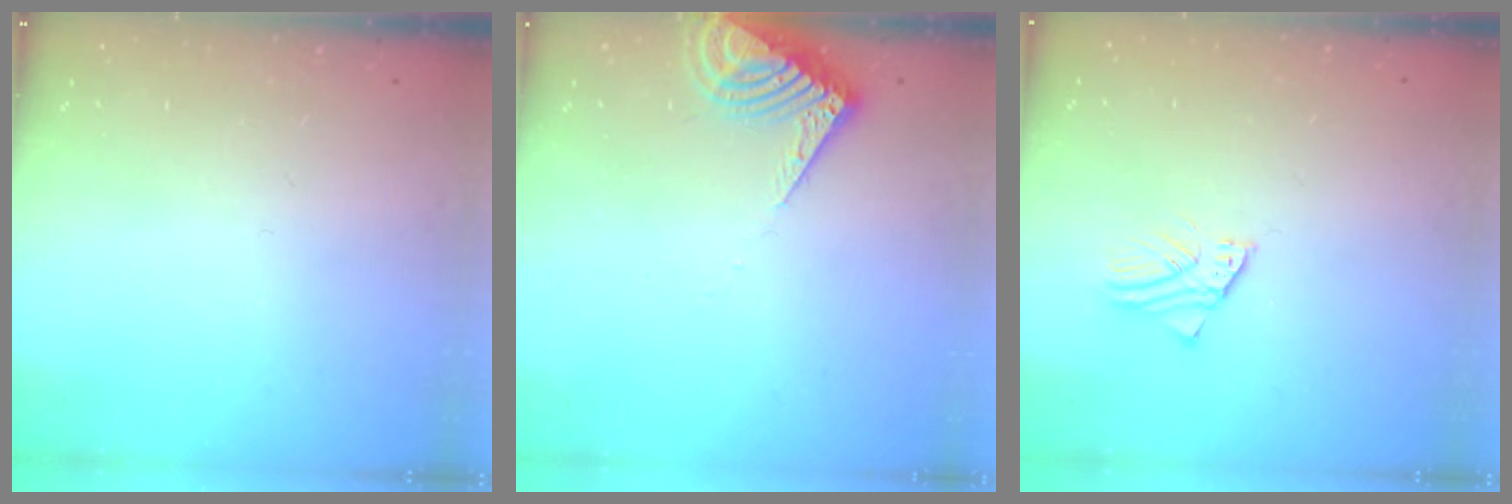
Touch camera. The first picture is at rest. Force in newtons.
{"total": 7.7, "press": 7.7, "slide": 0.5}
{"total": 1.9, "press": 1.9, "slide": 0.0}